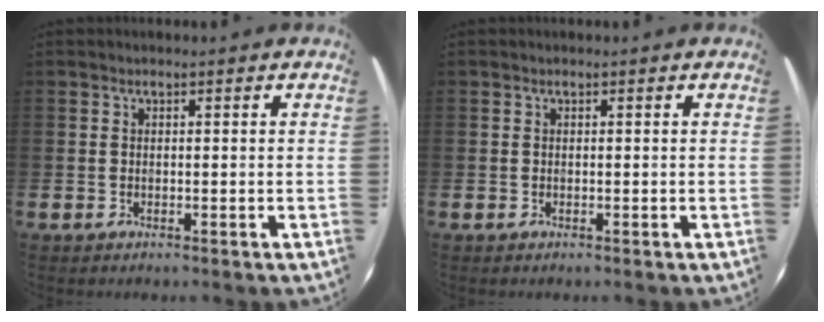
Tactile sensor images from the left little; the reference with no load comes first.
{"total": 0.0}